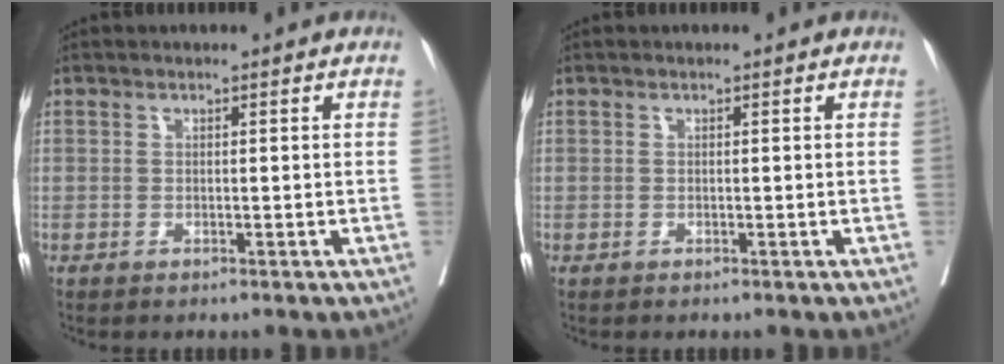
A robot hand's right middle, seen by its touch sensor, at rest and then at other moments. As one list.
[{"total": 0.0}]